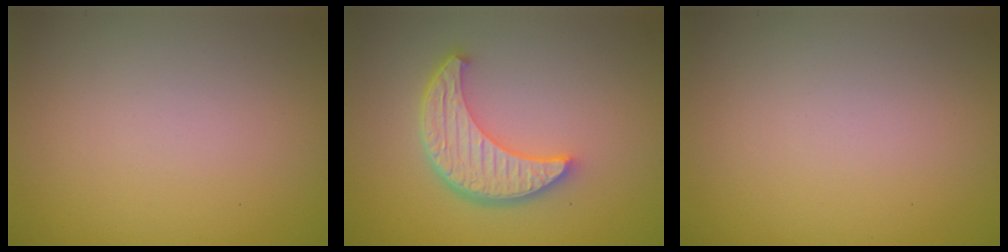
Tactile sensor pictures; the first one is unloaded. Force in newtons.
{"total": 5.6, "press": 4.3, "slide": 3.6}
{"total": 0.0}